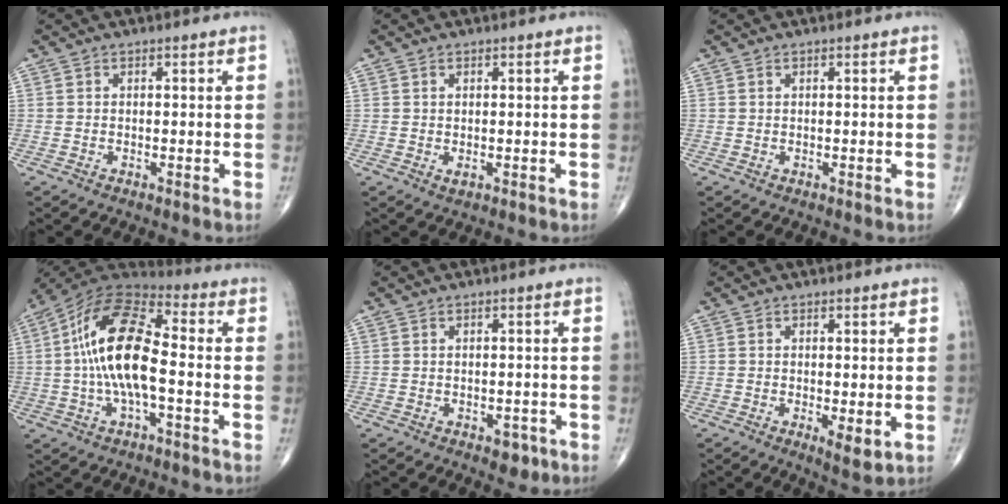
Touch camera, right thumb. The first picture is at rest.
{"total": 1.0, "force": [-0.1, 0.5, 0.9], "torque": [-0.015, -0.002, 0.000]}
{"total": 0.0}
{"total": 16.7, "force": [-0.8, 6.7, 15.3], "torque": [-0.296, 0.039, -0.024]}
{"total": 3.1, "force": [-1.5, 1.8, 2.0], "torque": [-0.013, 0.006, -0.014]}
{"total": 4.1, "force": [-0.9, 1.4, 3.8], "torque": [-0.063, -0.014, -0.014]}